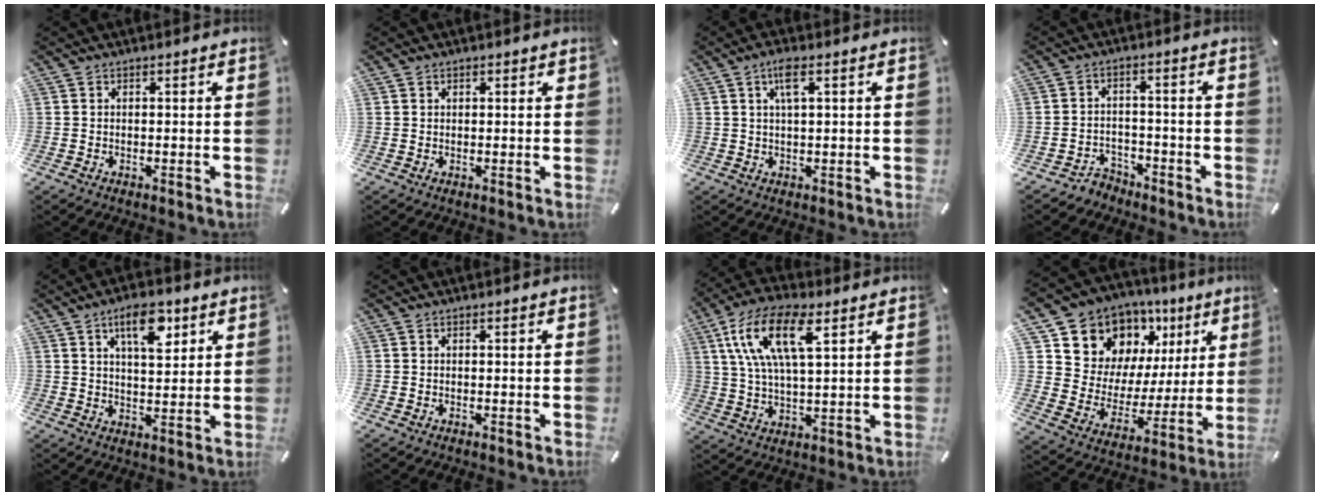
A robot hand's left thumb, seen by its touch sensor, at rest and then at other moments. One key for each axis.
{"total": 0.7, "fx": 0.4, "fy": 0.6, "fz": 0.1, "tx": -0.001, "ty": 0.003, "tz": 0.008}
{"total": 4.9, "fx": 1.9, "fy": 1.3, "fz": 4.4, "tx": -0.091, "ty": 0.006, "tz": 0.031}
{"total": 4.0, "fx": -3.0, "fy": 2.5, "fz": 0.8, "tx": -0.019, "ty": 0.013, "tz": -0.061}
{"total": 10.1, "fx": 5.3, "fy": 4.5, "fz": 7.3, "tx": -0.107, "ty": -0.017, "tz": 0.087}
{"total": 0.0}
{"total": 14.7, "fx": 6.7, "fy": 5.7, "fz": 11.8, "tx": -0.258, "ty": 0.001, "tz": 0.116}
{"total": 13.0, "fx": 9.4, "fy": 8.8, "fz": 1.9, "tx": -0.042, "ty": -0.096, "tz": 0.170}